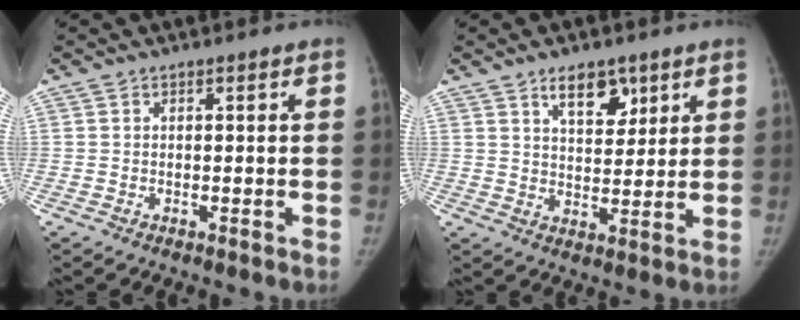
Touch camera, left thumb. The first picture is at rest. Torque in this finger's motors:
{"motor_torque": [0.35, -0.06, 0.91, -0.41, 0.13]}